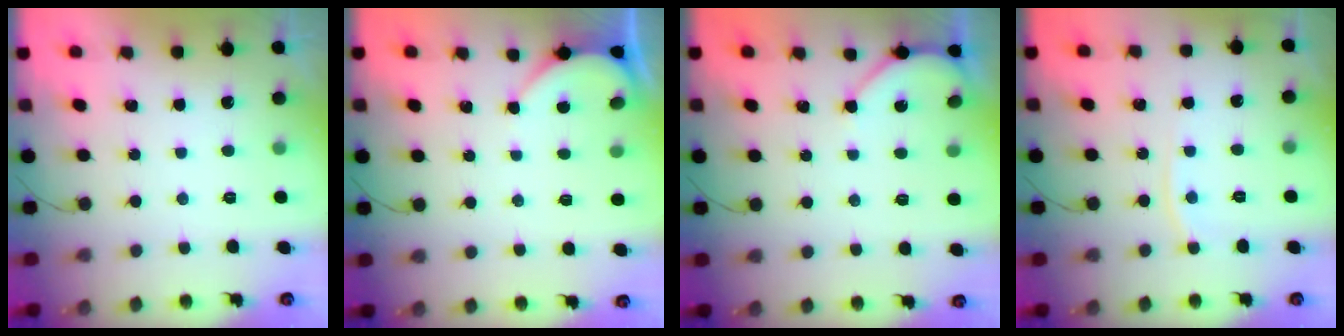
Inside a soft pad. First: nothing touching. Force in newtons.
{"total": 2.7, "press": 2.7, "slide": 0.1}
{"total": 4.6, "press": 4.6, "slide": 0.3}
{"total": 4.3, "press": 4.3, "slide": 0.2}